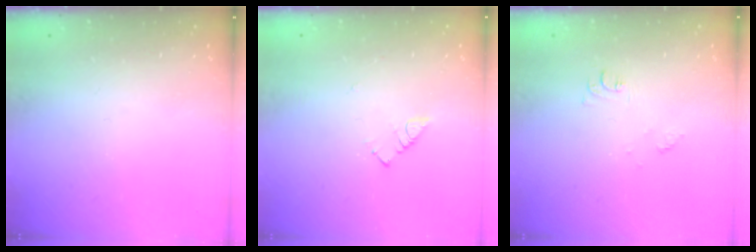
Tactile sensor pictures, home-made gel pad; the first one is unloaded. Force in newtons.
{"total": 3.0, "press": 2.9, "slide": 0.4}
{"total": 6.3, "press": 6.3, "slide": 0.7}